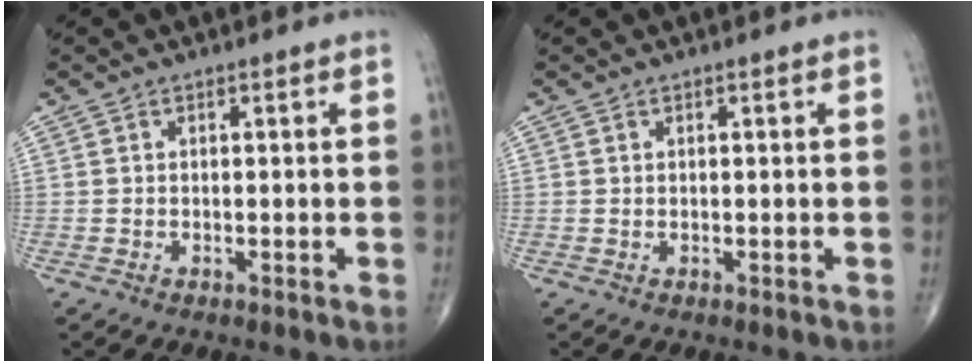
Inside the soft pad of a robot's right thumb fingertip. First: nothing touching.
{"total": 0.0}